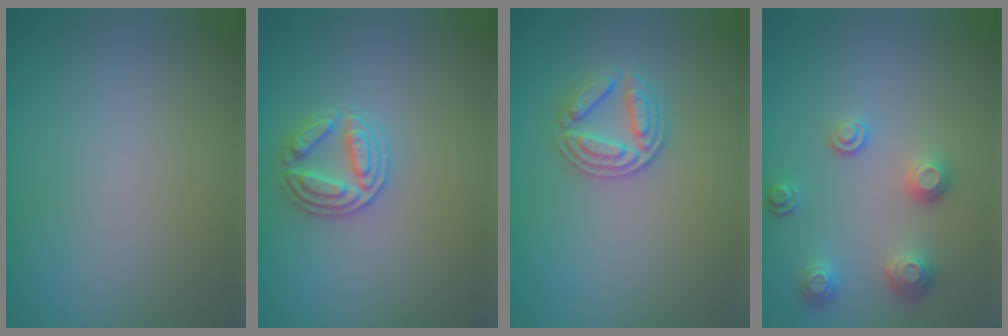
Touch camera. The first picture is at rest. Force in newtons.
{"total": 2.8, "press": 2.7, "slide": 0.4}
{"total": 2.7, "press": 2.7, "slide": 0.4}
{"total": 3.3, "press": 2.6, "slide": 2.0}